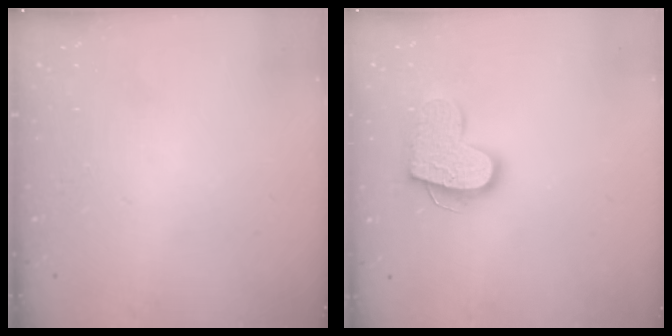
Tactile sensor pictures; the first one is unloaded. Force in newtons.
{"total": 14.6, "press": 14.6, "slide": 1.1}